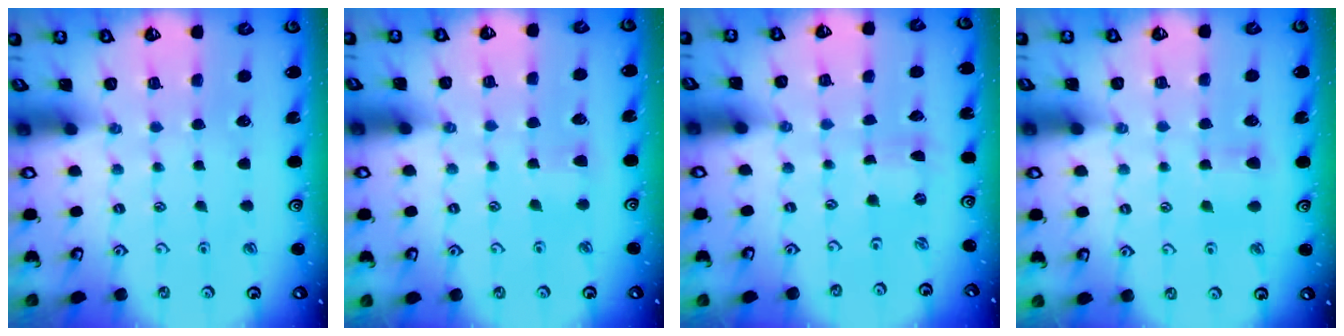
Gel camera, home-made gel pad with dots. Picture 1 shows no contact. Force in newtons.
{"total": 3.6, "press": 3.5, "slide": 0.5}
{"total": 0.0}
{"total": 5.1, "press": 5.1, "slide": 0.5}